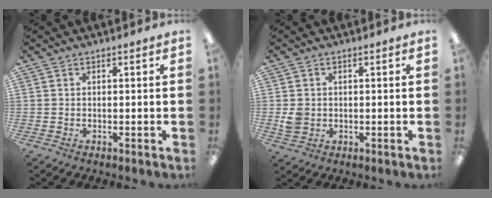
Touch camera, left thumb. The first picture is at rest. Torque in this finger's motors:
{"motor_torque": [-0.26, 0.28, 0.29, -0.34, 0.00]}